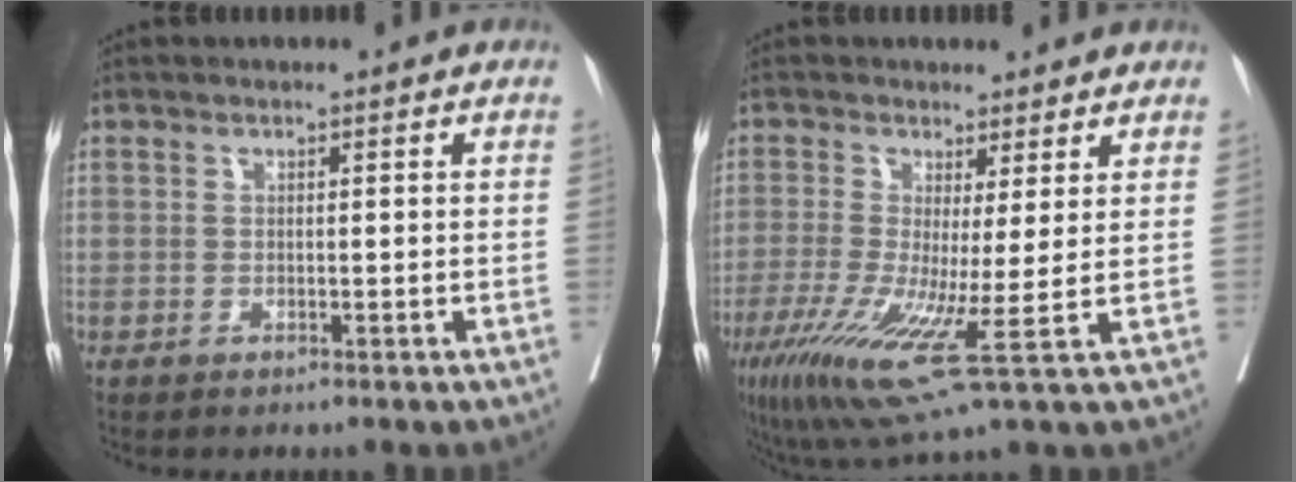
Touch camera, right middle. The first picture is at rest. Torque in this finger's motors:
{"motor_torque": [1.11, -1.00, 0.65, 0.21]}